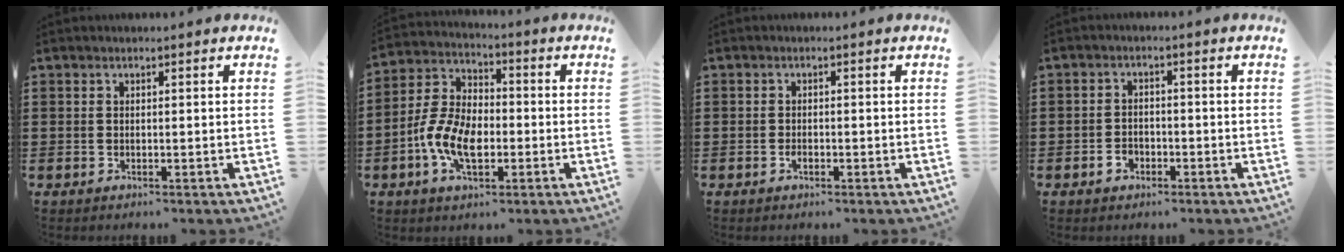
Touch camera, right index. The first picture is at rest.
{"total": 8.7, "force": [-2.8, 5.0, 6.6], "torque": [-0.163, 0.000, -0.059]}
{"total": 1.1, "force": [-0.5, 0.5, 0.8], "torque": [-0.017, -0.006, -0.009]}
{"total": 2.2, "force": [-1.3, 1.6, 0.9], "torque": [-0.019, 0.000, -0.028]}